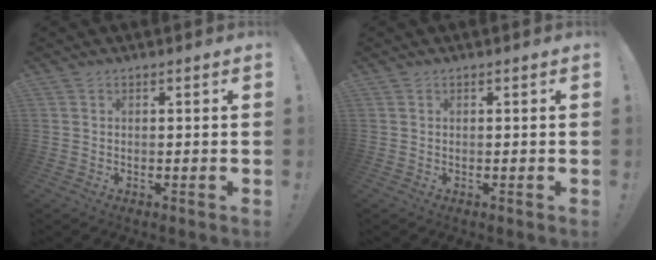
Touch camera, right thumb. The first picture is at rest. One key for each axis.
{"total": 0.0}